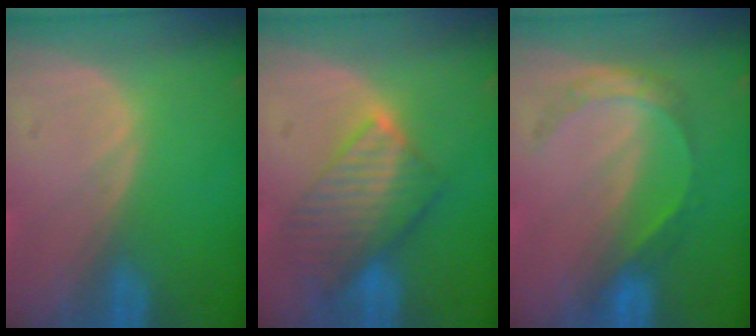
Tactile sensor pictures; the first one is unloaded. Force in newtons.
{"total": 7.5, "press": 7.2, "slide": 2.2}
{"total": 4.4, "press": 4.2, "slide": 1.2}